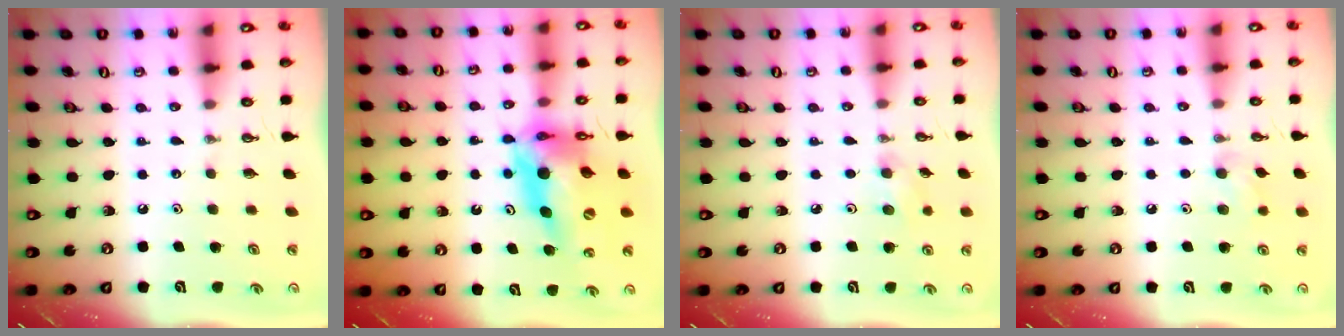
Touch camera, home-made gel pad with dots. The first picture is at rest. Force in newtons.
{"total": 18.1, "press": 18.1, "slide": 1.5}
{"total": 6.0, "press": 4.7, "slide": 3.7}
{"total": 7.6, "press": 7.5, "slide": 1.0}